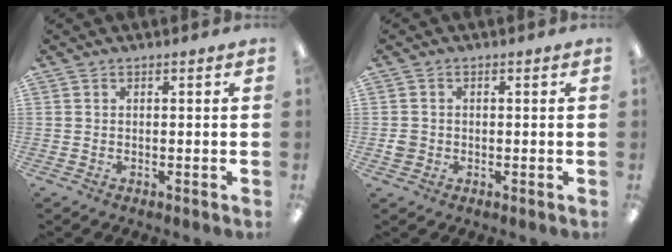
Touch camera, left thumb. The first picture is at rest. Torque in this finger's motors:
{"motor_torque": [-0.31, 0.46, -0.14, 0.08, -0.02]}